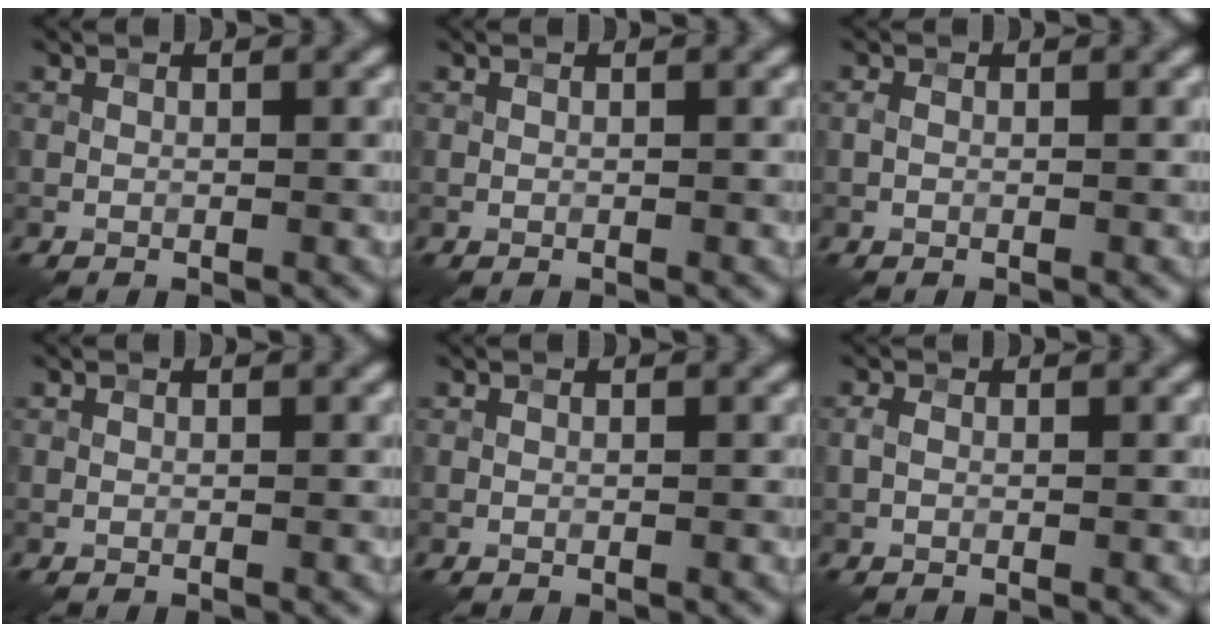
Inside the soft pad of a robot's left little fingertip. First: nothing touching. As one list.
[{"total": 0.0}, {"total": 0.6, "force": [-0.1, 0.5, 0.4], "torque": [-0.008, 0.003, -0.005]}, {"total": 0.0}, {"total": 0.0}, {"total": 0.9, "force": [-0.1, 0.7, 0.6], "torque": [-0.014, 0.004, -0.005]}]